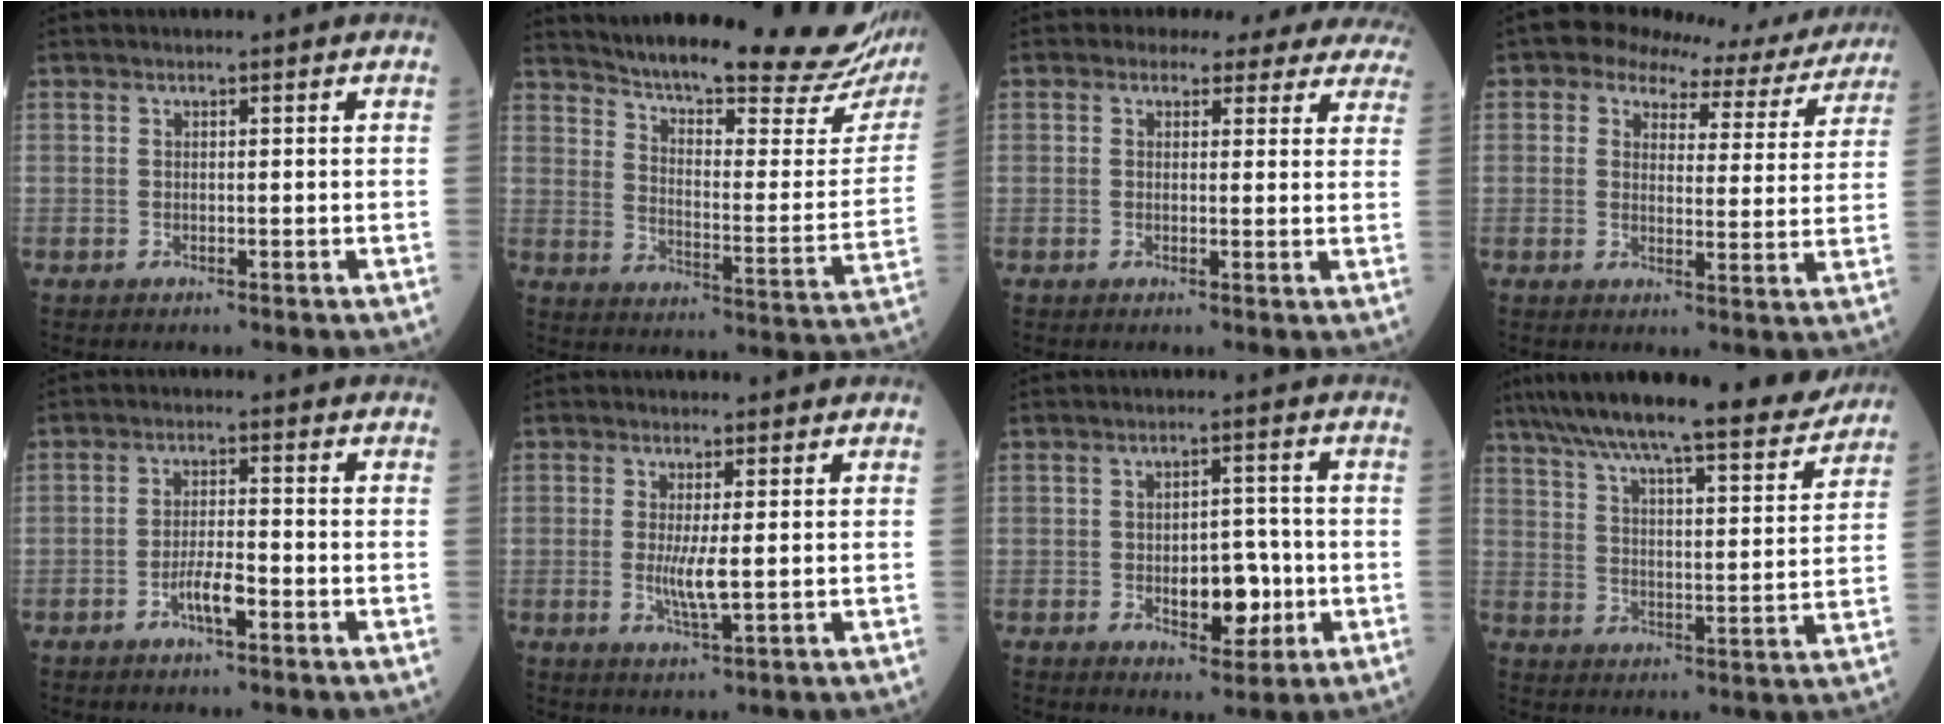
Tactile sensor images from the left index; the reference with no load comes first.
{"total": 28.9, "force": [25.8, 2.7, 12.7], "torque": [-0.197, -0.091, 0.330]}
{"total": 11.8, "force": [10.7, 4.6, 1.6], "torque": [0.016, 0.001, 0.090]}
{"total": 11.2, "force": [10.0, 4.4, 2.5], "torque": [-0.018, 0.008, 0.100]}
{"total": 3.9, "force": [-2.0, 0.7, 3.2], "torque": [-0.064, 0.002, -0.039]}
{"total": 3.8, "force": [0.0, 0.4, 3.7], "torque": [-0.076, -0.007, 0.003]}
{"total": 6.7, "force": [-1.6, 3.5, 5.5], "torque": [-0.078, 0.004, -0.017]}
{"total": 21.6, "force": [18.9, 2.1, 10.2], "torque": [-0.165, -0.002, 0.268]}